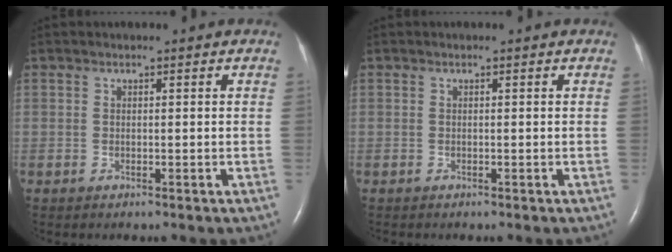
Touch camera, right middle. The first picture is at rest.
{"total": 0.0}